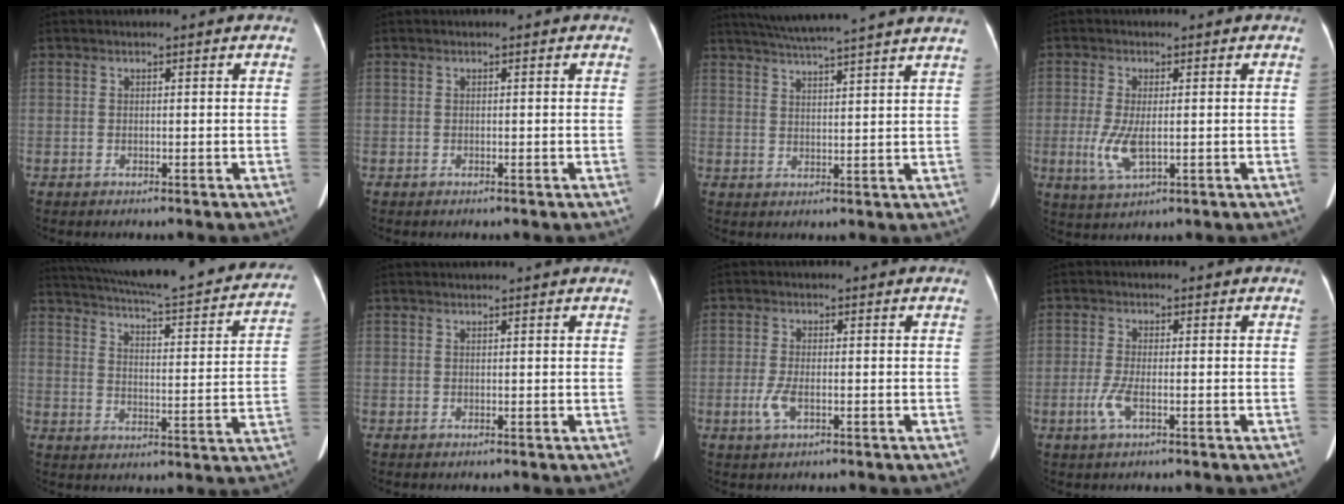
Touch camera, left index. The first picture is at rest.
{"total": 0.0}
{"total": 16.7, "force": [14.8, -1.1, 7.6], "torque": [-0.136, 0.007, 0.198]}
{"total": 5.2, "force": [-0.8, 1.8, 4.8], "torque": [-0.108, -0.014, -0.010]}
{"total": 29.5, "force": [26.1, 4.3, 13.1], "torque": [-0.216, -0.039, 0.330]}
{"total": 3.1, "force": [2.9, -0.3, 1.0], "torque": [-0.012, 0.022, 0.036]}
{"total": 3.0, "force": [-1.1, 1.0, 2.6], "torque": [-0.064, -0.005, -0.021]}
{"total": 3.1, "force": [-1.3, 0.7, 2.7], "torque": [-0.071, -0.006, -0.029]}